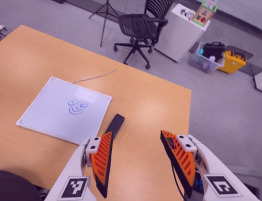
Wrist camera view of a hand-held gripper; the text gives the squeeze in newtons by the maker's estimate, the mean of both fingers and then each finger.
{"total": 0.0}